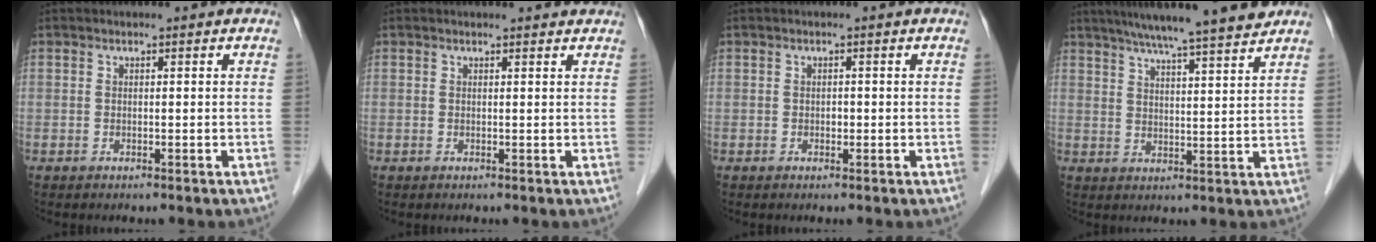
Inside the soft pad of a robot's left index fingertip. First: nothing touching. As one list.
[{"total": 2.4, "force": [2.4, 0.2, 0.2], "torque": [-0.012, 0.003, 0.019]}, {"total": 0.6, "force": [-0.1, 0.4, 0.4], "torque": [-0.006, 0.002, -0.003]}, {"total": 12.8, "force": [11.1, -0.5, 6.4], "torque": [-0.105, 0.010, 0.153]}]